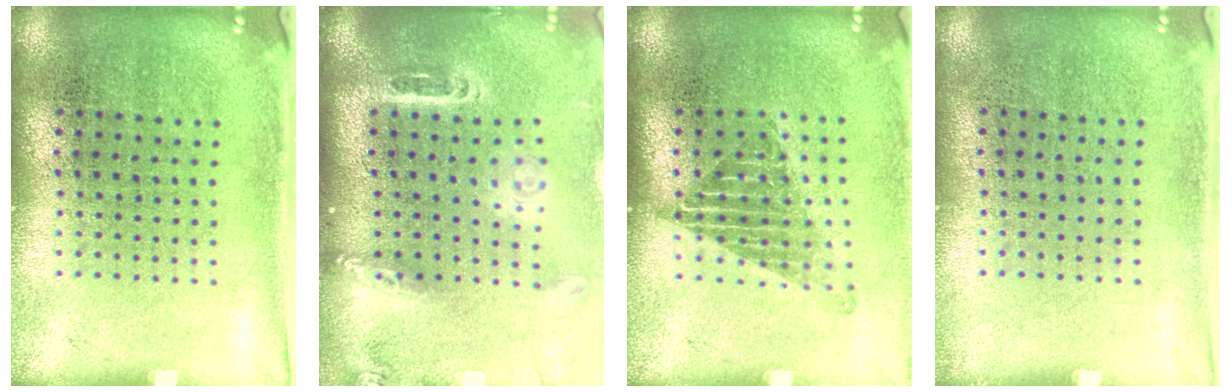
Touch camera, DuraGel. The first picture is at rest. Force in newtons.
{"total": 2.6, "press": 1.8, "slide": 1.8}
{"total": 1.3, "press": 1.1, "slide": 0.7}
{"total": 0.0}